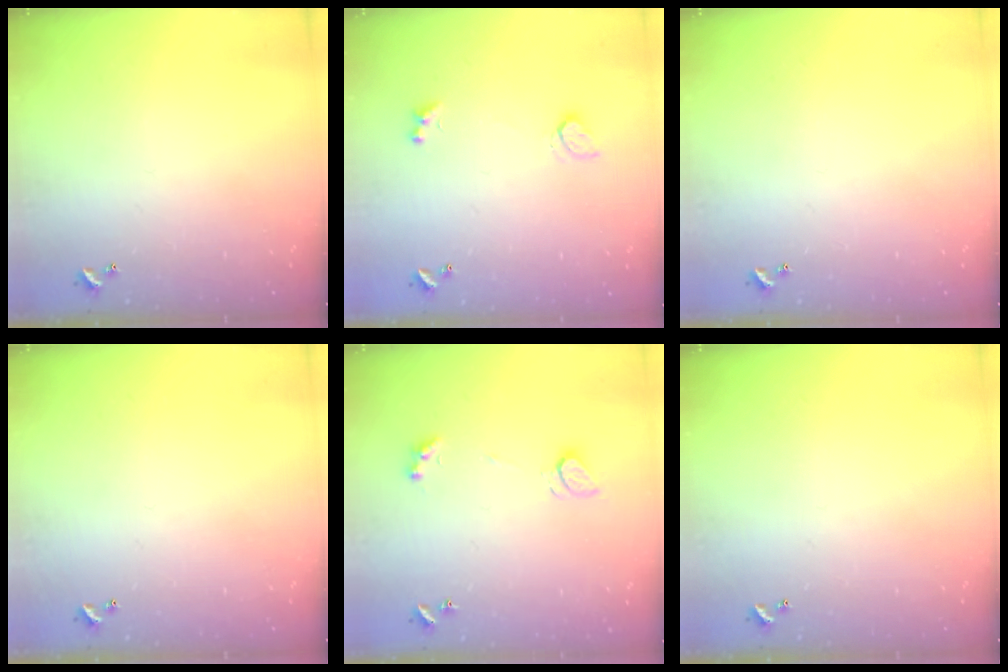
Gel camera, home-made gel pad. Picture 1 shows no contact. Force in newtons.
{"total": 1.8, "press": 1.8, "slide": 0.5}
{"total": 0.0}
{"total": 0.0}
{"total": 2.4, "press": 2.3, "slide": 0.6}
{"total": 0.0}